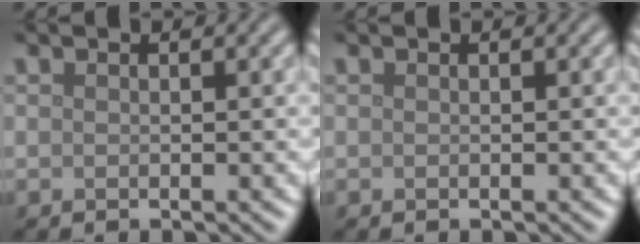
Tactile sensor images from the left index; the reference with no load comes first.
{"total": 0.0}